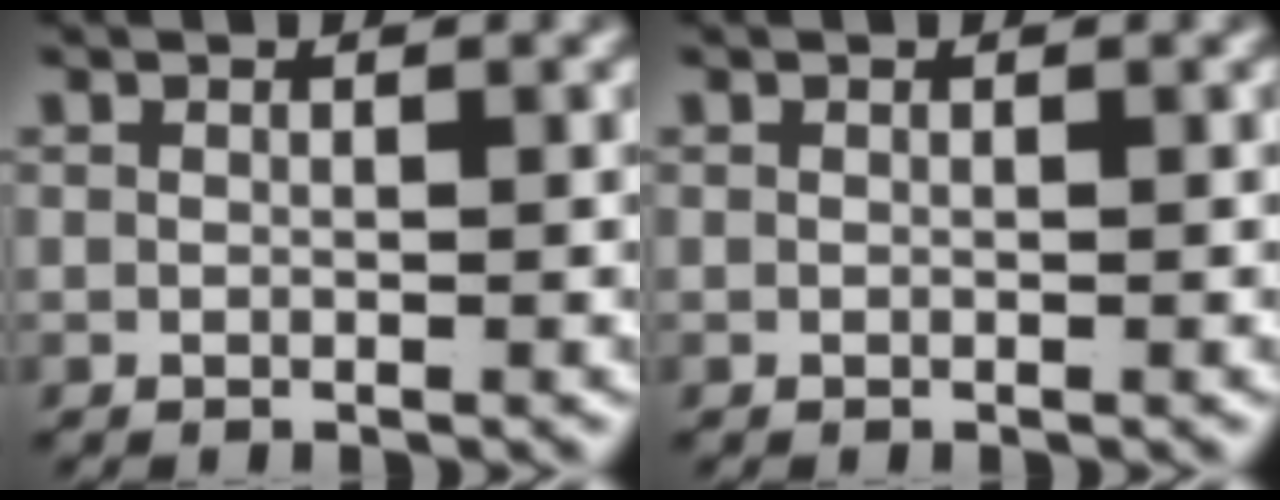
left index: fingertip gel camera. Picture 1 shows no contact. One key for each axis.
{"total": 0.0}